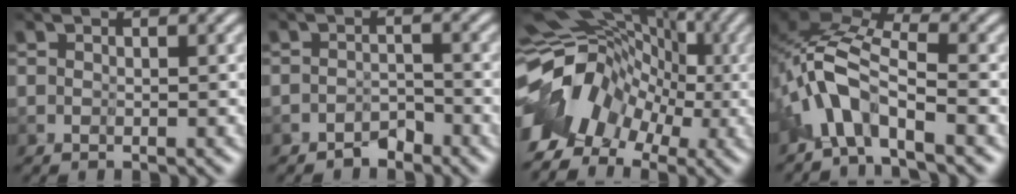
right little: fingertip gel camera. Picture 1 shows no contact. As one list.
[{"total": 3.3, "force": [-2.7, -0.8, -1.8], "torque": [0.034, 0.004, -0.051]}, {"total": 7.6, "force": [-2.7, 5.3, 4.8], "torque": [-0.086, 0.005, -0.063]}, {"total": 4.6, "force": [-3.7, 0.4, 2.8], "torque": [-0.064, 0.015, -0.084]}]